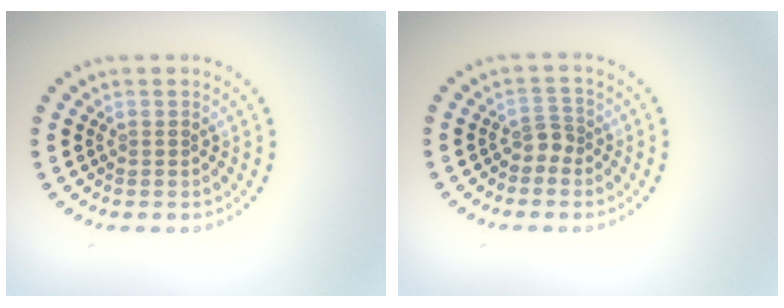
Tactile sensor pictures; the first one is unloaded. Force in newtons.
{"total": 1.3, "press": 1.0, "slide": 0.8}